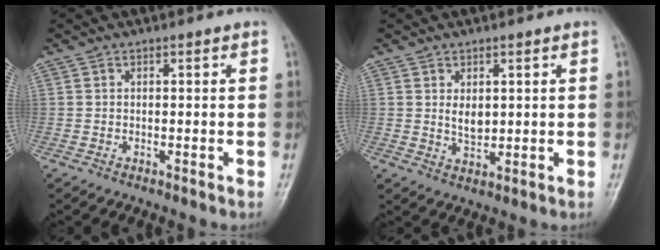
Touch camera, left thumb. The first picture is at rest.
{"total": 3.6, "force": [1.0, 2.1, 2.7], "torque": [-0.035, -0.012, 0.021]}